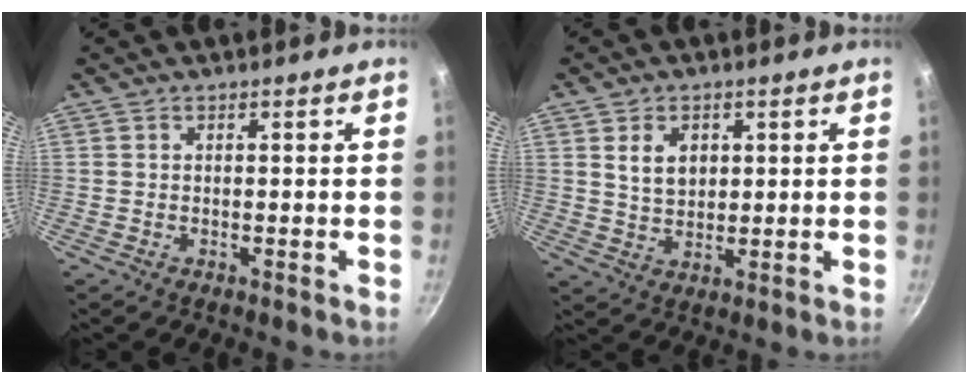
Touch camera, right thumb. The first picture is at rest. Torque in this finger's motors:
{"motor_torque": [-0.69, 0.31, 0.15, 0.55, 0.00]}